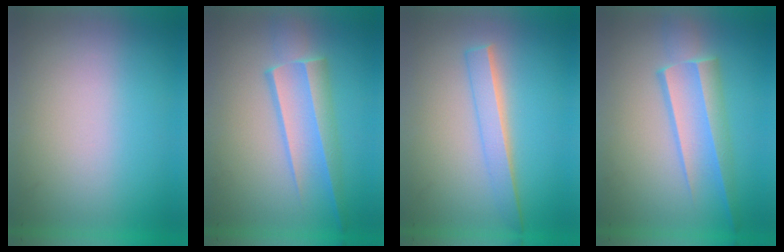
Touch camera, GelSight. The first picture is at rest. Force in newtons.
{"total": 3.2}
{"total": 2.1}
{"total": 3.2}